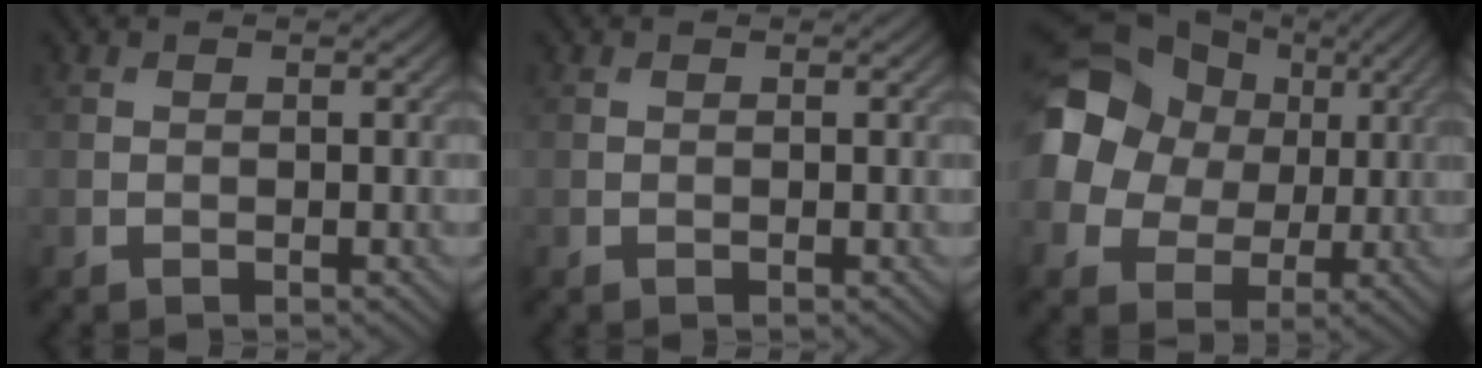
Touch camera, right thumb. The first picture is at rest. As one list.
[{"total": 0.0}, {"total": 16.1, "force": [3.5, 13.8, 7.5], "torque": [-0.242, 0.024, 0.056]}]